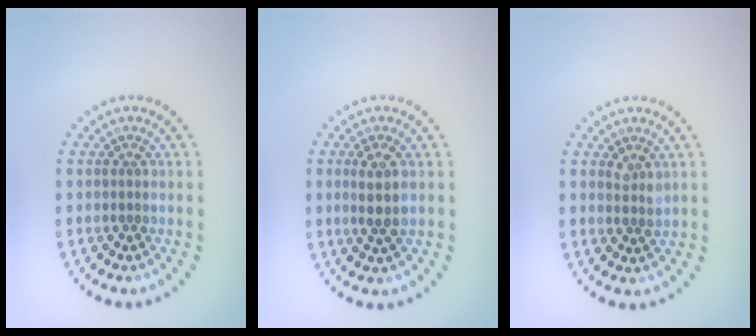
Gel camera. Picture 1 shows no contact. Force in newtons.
{"total": 2.4, "press": 2.2, "slide": 1.0}
{"total": 1.2, "press": 1.1, "slide": 0.5}